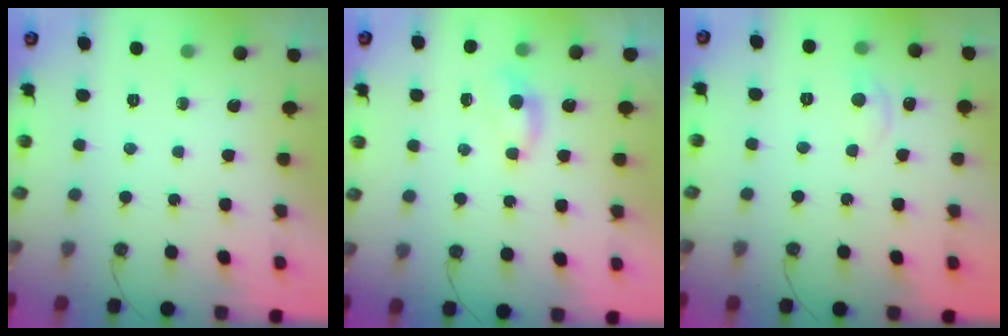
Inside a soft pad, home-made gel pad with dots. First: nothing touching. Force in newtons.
{"total": 1.2, "press": 1.1, "slide": 0.3}
{"total": 0.6, "press": 0.1, "slide": 0.6}